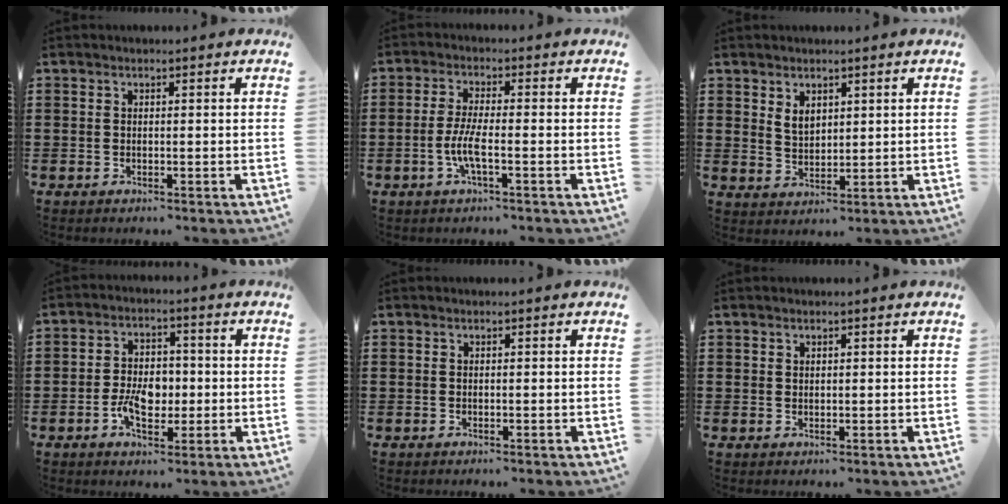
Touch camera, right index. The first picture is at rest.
{"total": 4.7, "force": [-1.7, 0.8, 4.3], "torque": [-0.101, -0.007, -0.040]}
{"total": 2.9, "force": [1.8, 1.8, 1.4], "torque": [-0.024, 0.002, 0.033]}
{"total": 6.2, "force": [-1.3, 3.9, 4.7], "torque": [-0.092, 0.002, -0.028]}
{"total": 0.0}
{"total": 0.9, "force": [0.7, 0.5, 0.2], "torque": [-0.004, 0.003, 0.013]}